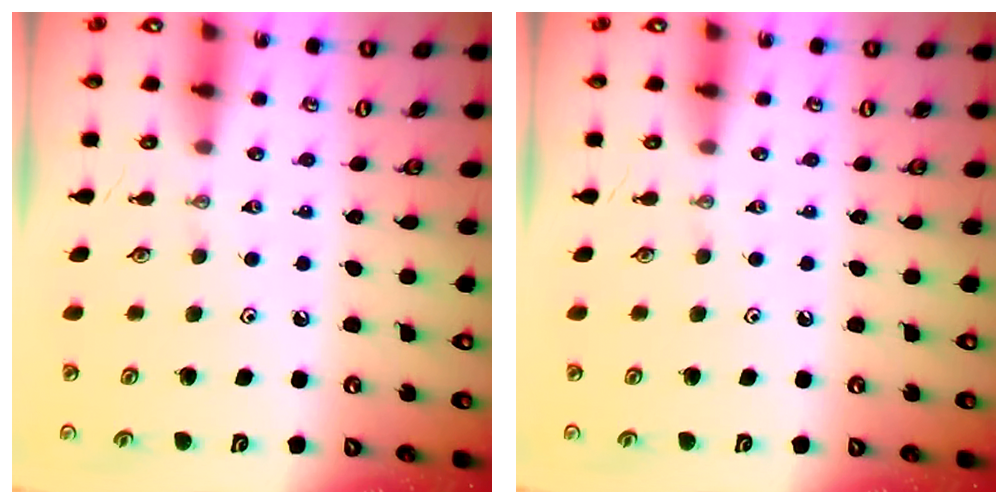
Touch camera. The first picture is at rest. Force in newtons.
{"total": 0.0}